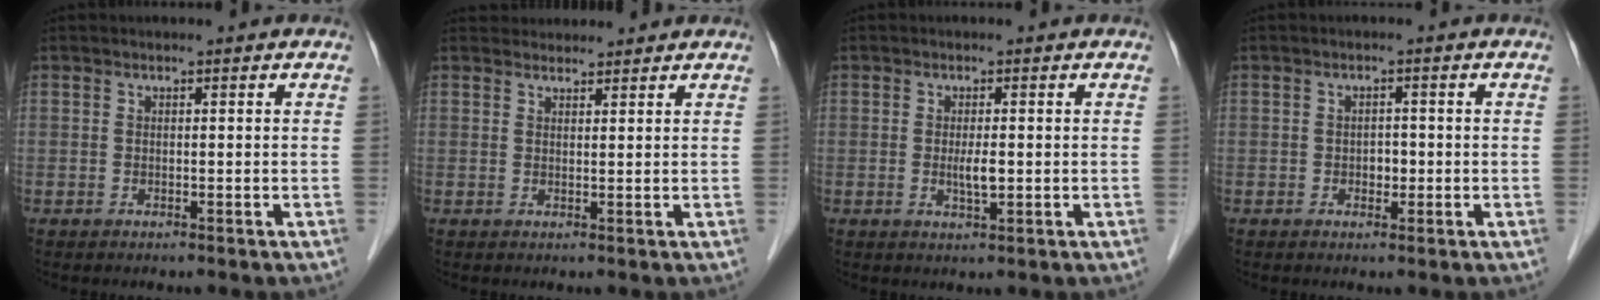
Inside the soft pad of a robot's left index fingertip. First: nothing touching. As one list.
[{"total": 4.1, "force": [4.0, 1.0, 0.2], "torque": [-0.003, 0.028, 0.058]}, {"total": 2.4, "force": [-0.1, 0.5, 2.3], "torque": [-0.047, -0.003, -0.001]}, {"total": 1.7, "force": [-0.4, 1.2, 1.2], "torque": [-0.017, 0.004, -0.004]}]